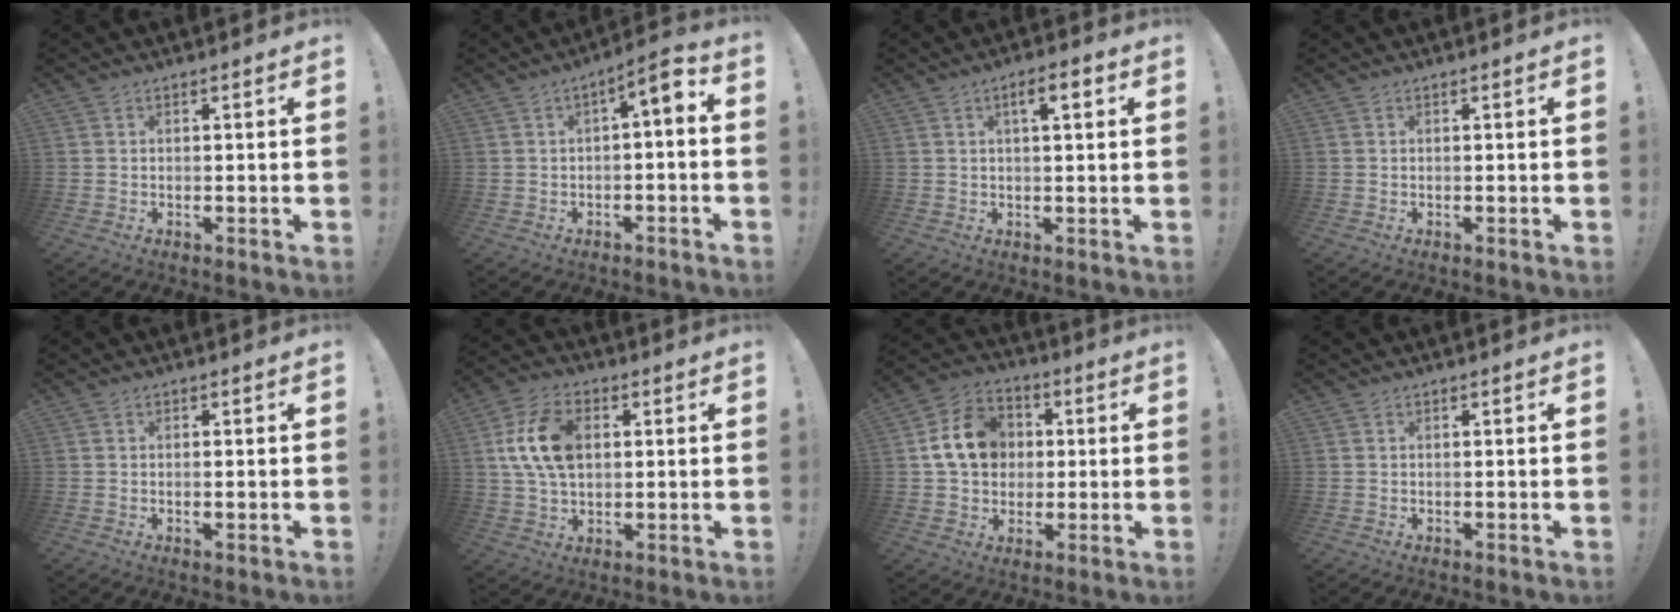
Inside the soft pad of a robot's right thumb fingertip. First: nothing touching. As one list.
[{"total": 5.3, "force": [0.1, 1.0, 5.2], "torque": [-0.072, -0.009, -0.005]}, {"total": 5.1, "force": [1.8, 1.4, 4.6], "torque": [-0.062, -0.004, 0.020]}, {"total": 0.0}, {"total": 0.6, "force": [0.1, 0.0, 0.6], "torque": [-0.003, -0.002, 0.000]}, {"total": 15.1, "force": [3.0, 10.0, 10.9], "torque": [-0.199, 0.007, 0.058]}, {"total": 14.6, "force": [2.3, 12.3, 7.6], "torque": [-0.111, 0.007, 0.053]}, {"total": 0.0}]